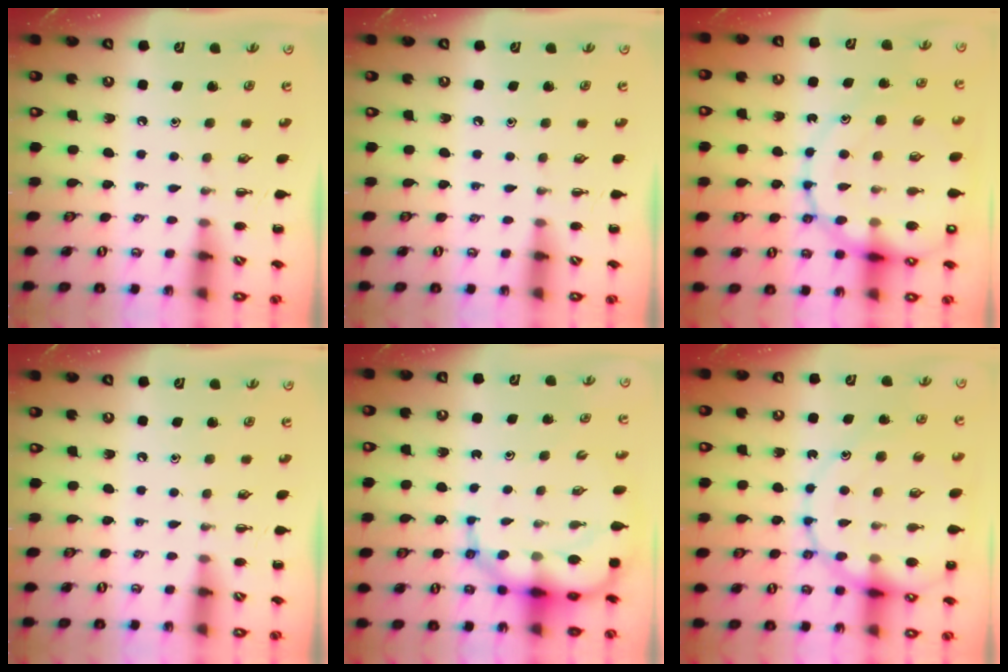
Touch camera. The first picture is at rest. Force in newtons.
{"total": 0.0}
{"total": 20.3, "press": 20.1, "slide": 3.0}
{"total": 0.0}
{"total": 12.1, "press": 11.7, "slide": 3.3}
{"total": 19.1, "press": 18.8, "slide": 3.2}